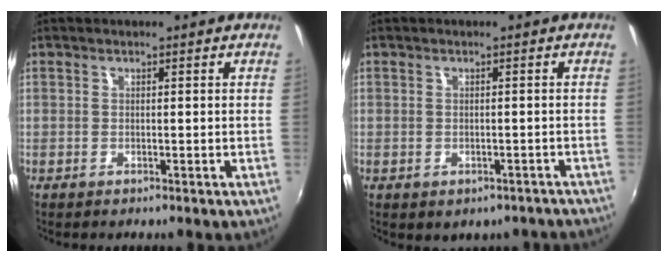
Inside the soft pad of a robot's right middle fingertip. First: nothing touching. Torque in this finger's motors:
{"motor_torque": [1.05, -1.09, 0.08, 0.06]}